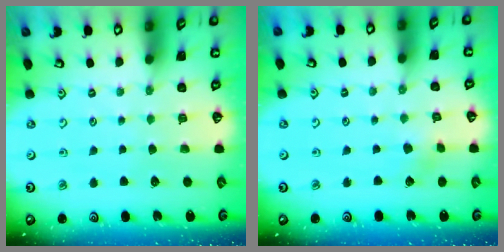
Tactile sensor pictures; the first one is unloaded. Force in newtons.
{"total": 2.4, "press": 2.4, "slide": 0.3}